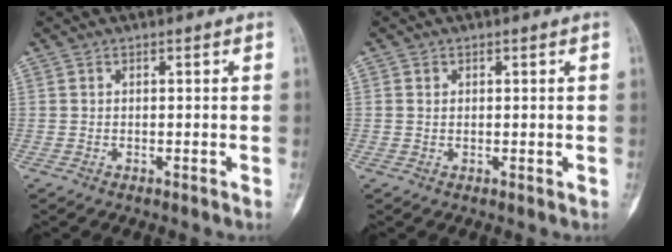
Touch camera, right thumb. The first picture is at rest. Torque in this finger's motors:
{"motor_torque": [-0.03, 0.59, -0.28, -0.06, -0.08]}